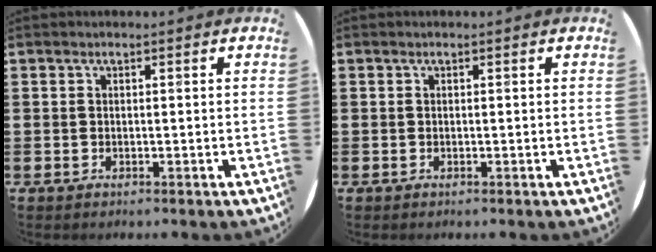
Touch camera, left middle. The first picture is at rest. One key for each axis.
{"total": 0.0}